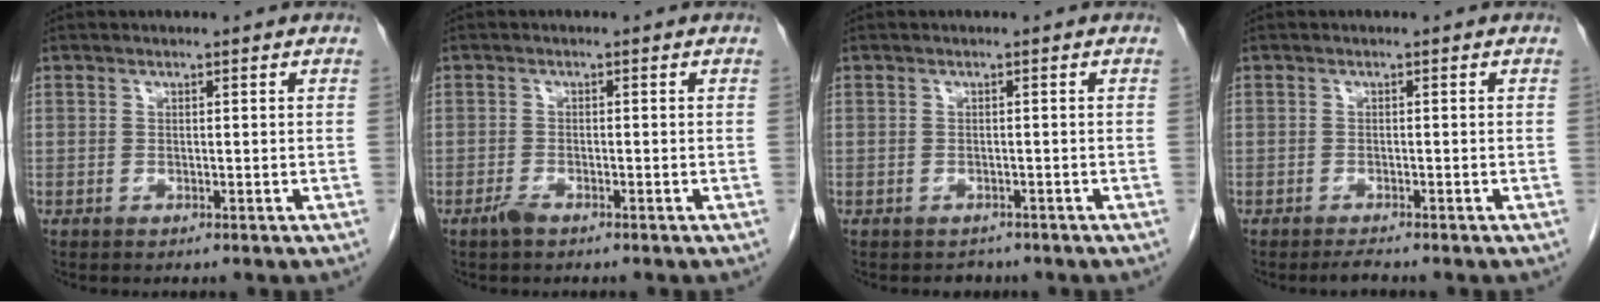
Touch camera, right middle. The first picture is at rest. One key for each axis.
{"total": 1.5, "fx": -1.1, "fy": 0.4, "fz": 0.9, "tx": -0.022, "ty": -0.001, "tz": -0.021}
{"total": 1.6, "fx": -1.4, "fy": 0.9, "fz": -0.1, "tx": -0.009, "ty": -0.001, "tz": -0.021}
{"total": 1.3, "fx": -1.2, "fy": -0.1, "fz": 0.5, "tx": -0.018, "ty": -0.007, "tz": -0.018}